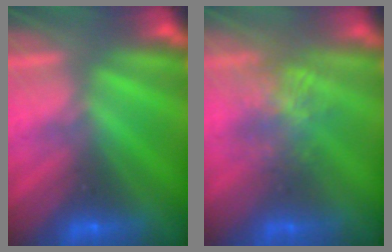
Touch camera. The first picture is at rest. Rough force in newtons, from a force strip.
{"total": 3.9}